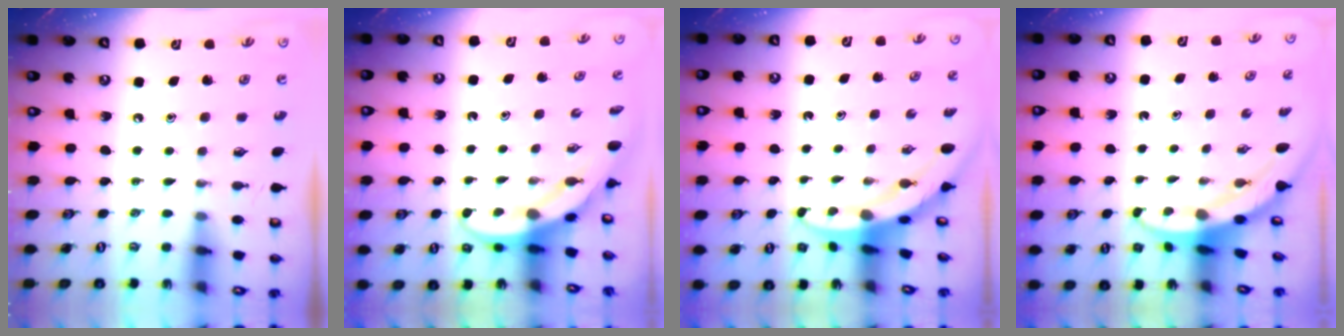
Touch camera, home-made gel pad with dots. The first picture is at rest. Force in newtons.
{"total": 4.0, "press": 4.0, "slide": 0.4}
{"total": 3.3, "press": 3.3, "slide": 0.2}
{"total": 3.8, "press": 3.8, "slide": 0.5}